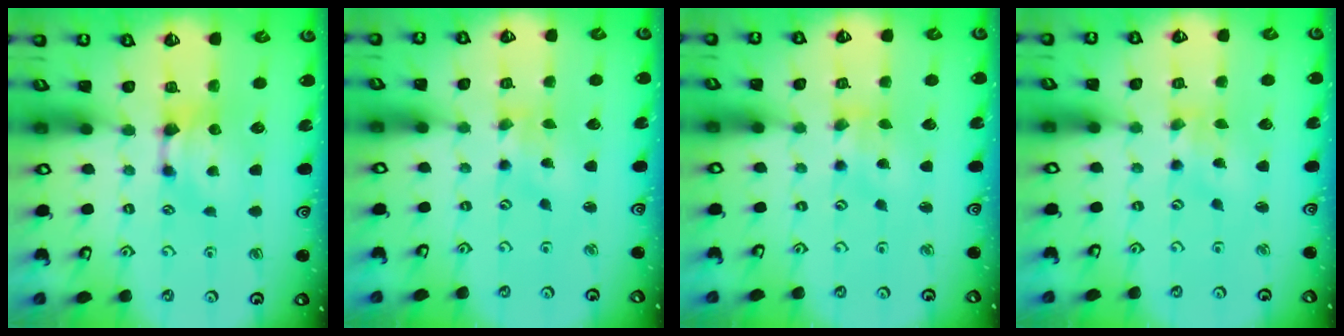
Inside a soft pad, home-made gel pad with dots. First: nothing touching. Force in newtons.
{"total": 2.9, "press": 2.7, "slide": 0.9}
{"total": 1.3, "press": 0.7, "slide": 1.1}
{"total": 2.9, "press": 2.7, "slide": 0.9}